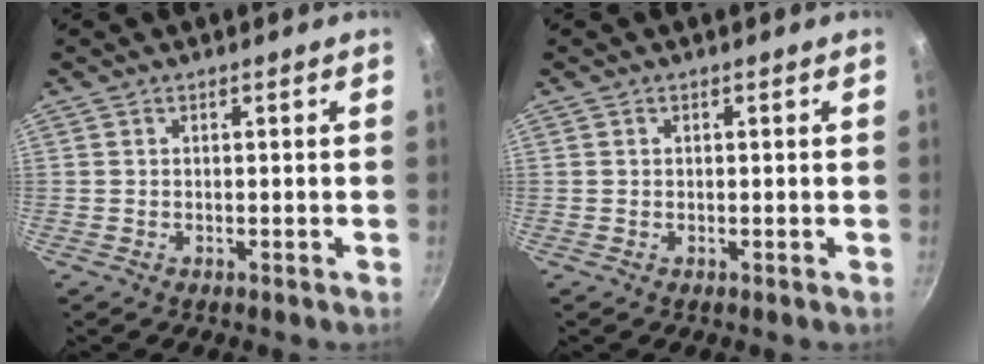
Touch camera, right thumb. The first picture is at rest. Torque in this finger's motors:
{"motor_torque": [0.20, -0.04, 0.33, 0.07, 0.04]}